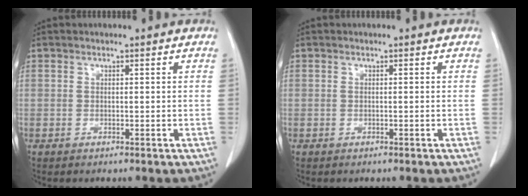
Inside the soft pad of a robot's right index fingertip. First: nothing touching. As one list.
[{"total": 0.0}]